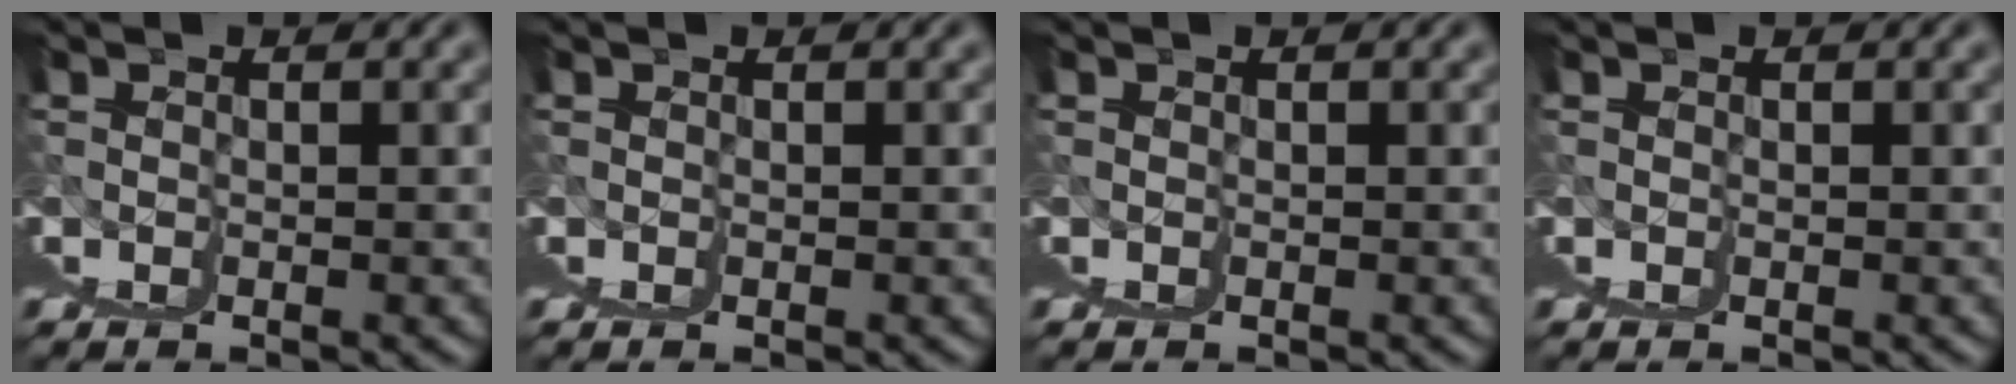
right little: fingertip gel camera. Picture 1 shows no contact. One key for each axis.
{"total": 0.0}
{"total": 0.0}
{"total": 0.0}